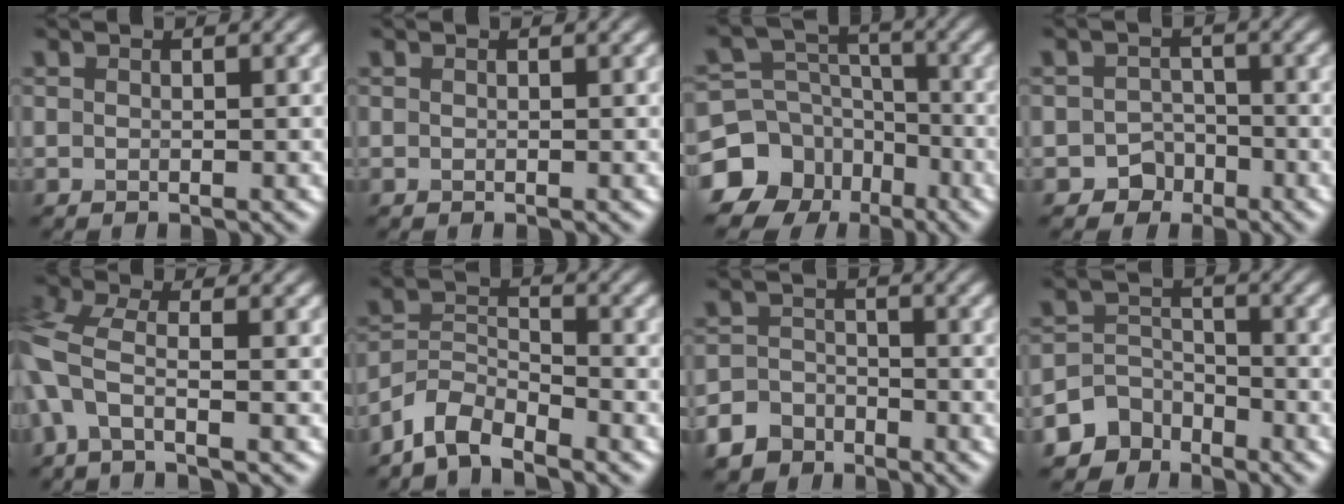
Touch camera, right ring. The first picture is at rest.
{"total": 0.0}
{"total": 12.6, "force": [-7.3, 10.0, 2.5], "torque": [-0.062, -0.034, -0.141]}
{"total": 2.6, "force": [-1.6, 2.0, 0.4], "torque": [0.009, 0.005, -0.027]}
{"total": 4.9, "force": [-1.2, 2.3, 4.2], "torque": [-0.112, 0.004, -0.040]}
{"total": 4.2, "force": [-3.7, 1.4, 1.5], "torque": [-0.023, 0.001, -0.083]}
{"total": 5.8, "force": [-4.3, 3.8, 0.9], "torque": [0.003, -0.012, -0.083]}
{"total": 4.4, "force": [-3.5, 2.7, 0.4], "torque": [0.008, 0.001, -0.065]}